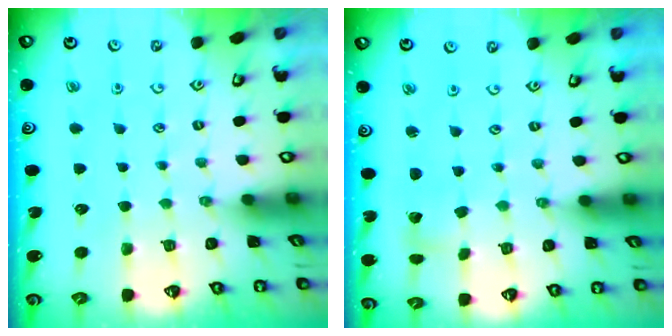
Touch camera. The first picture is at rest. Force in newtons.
{"total": 2.6, "press": 2.6, "slide": 0.2}